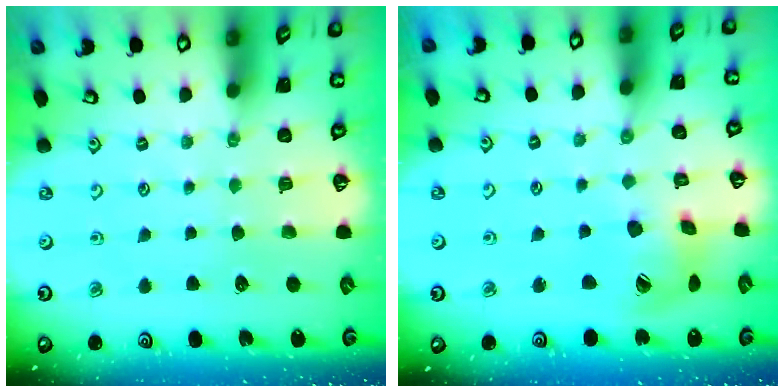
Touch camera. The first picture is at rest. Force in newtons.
{"total": 13.2, "press": 13.1, "slide": 1.7}